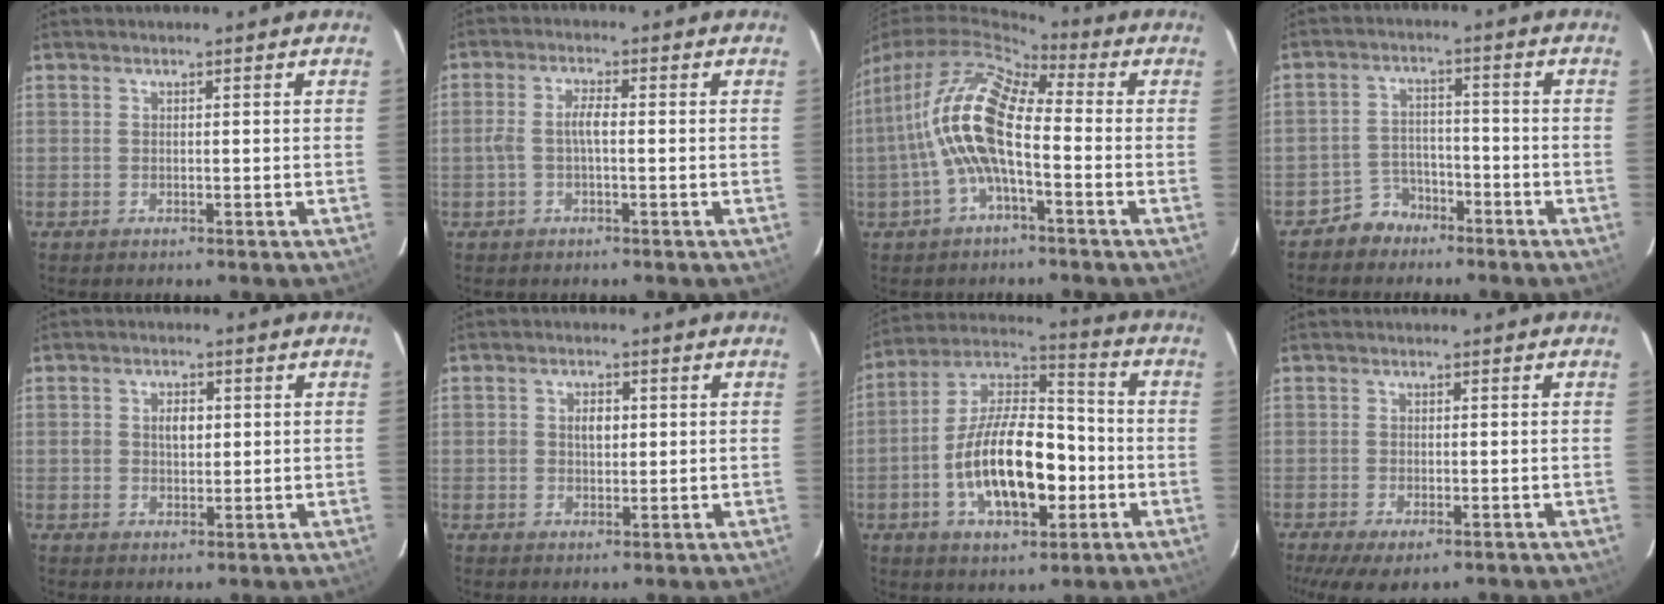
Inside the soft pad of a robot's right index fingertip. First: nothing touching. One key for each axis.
{"total": 3.6, "fx": -0.6, "fy": 1.0, "fz": 3.4, "tx": -0.073, "ty": 0.009, "tz": -0.011}
{"total": 12.4, "fx": -1.5, "fy": 4.2, "fz": 11.5, "tx": -0.224, "ty": 0.012, "tz": -0.031}
{"total": 5.2, "fx": -3.9, "fy": 3.4, "fz": 0.1, "tx": -0.012, "ty": 0.023, "tz": -0.068}
{"total": 3.6, "fx": 0.5, "fy": 2.6, "fz": 2.5, "tx": -0.038, "ty": 0.008, "tz": 0.009}
{"total": 3.4, "fx": 0.4, "fy": 2.5, "fz": 2.2, "tx": -0.035, "ty": 0.008, "tz": 0.007}
{"total": 19.1, "fx": -4.9, "fy": 9.0, "fz": 16.1, "tx": -0.306, "ty": 0.010, "tz": -0.082}
{"total": 7.3, "fx": -4.4, "fy": 2.9, "fz": 5.0, "tx": -0.110, "ty": -0.032, "tz": -0.070}